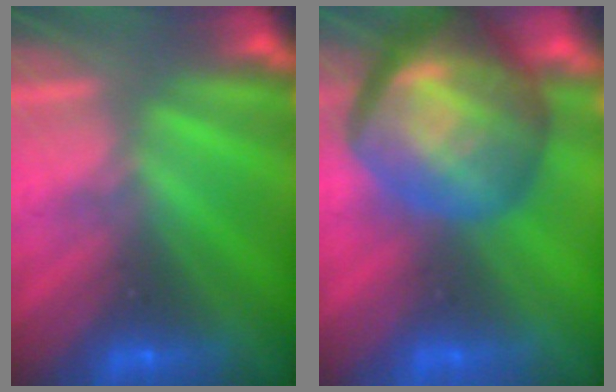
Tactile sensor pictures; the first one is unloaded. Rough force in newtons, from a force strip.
{"total": 7.8}